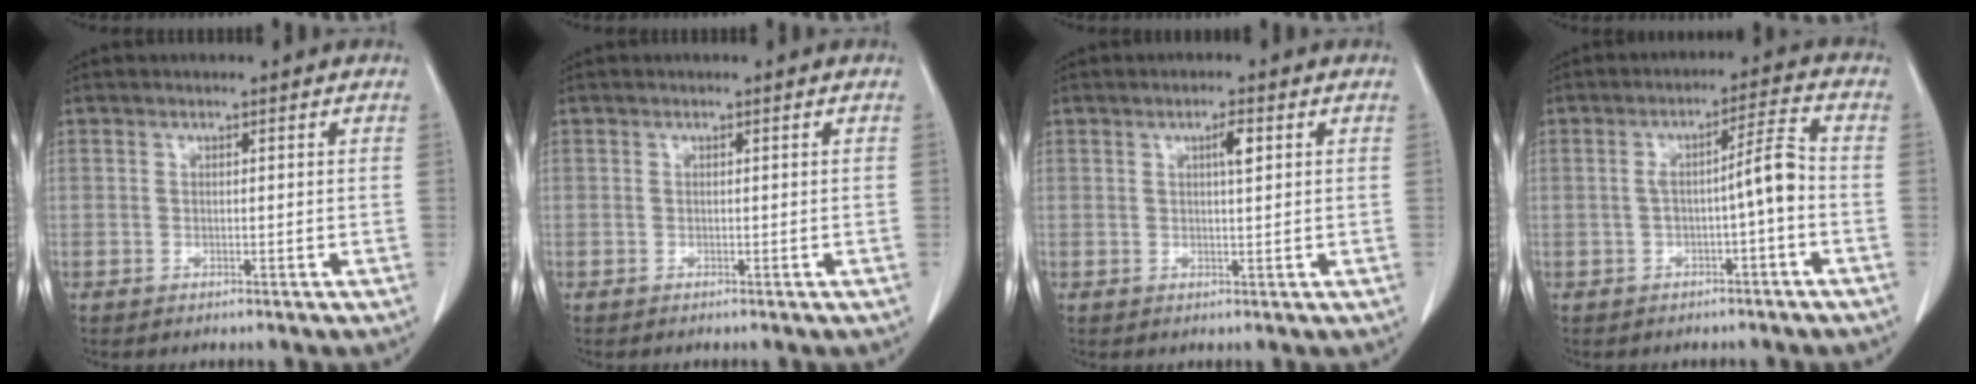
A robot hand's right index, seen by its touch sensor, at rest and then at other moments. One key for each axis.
{"total": 0.0}
{"total": 2.3, "fx": 0.8, "fy": 0.3, "fz": 2.1, "tx": -0.035, "ty": 0.000, "tz": 0.012}
{"total": 5.3, "fx": -1.3, "fy": 0.0, "fz": 5.1, "tx": -0.081, "ty": 0.020, "tz": -0.016}